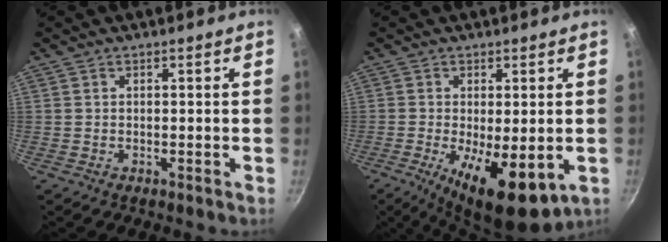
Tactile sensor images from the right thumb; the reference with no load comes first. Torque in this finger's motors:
{"motor_torque": [0.18, 0.96, 1.43, -0.42, 0.11]}